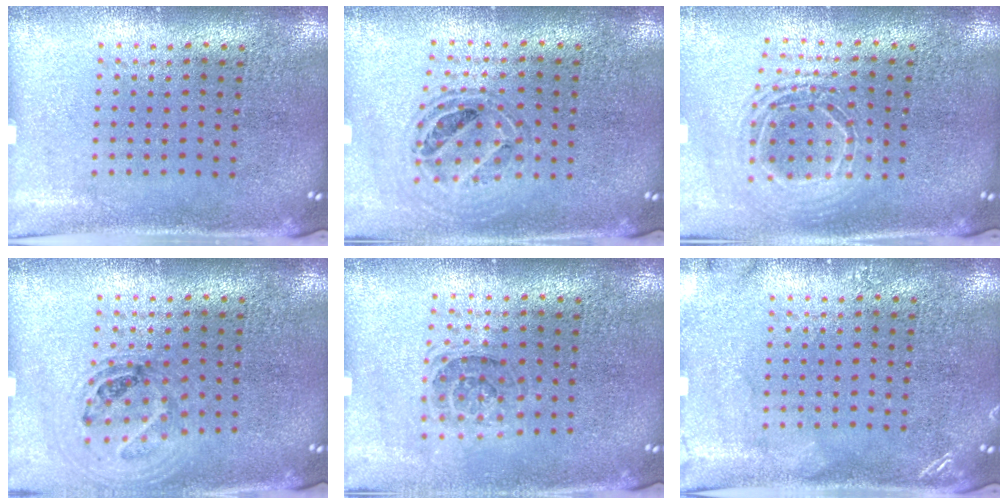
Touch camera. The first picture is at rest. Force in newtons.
{"total": 0.9, "press": 0.9, "slide": 0.1}
{"total": 1.6, "press": 1.3, "slide": 0.8}
{"total": 0.9, "press": 0.9, "slide": 0.2}
{"total": 1.3, "press": 1.0, "slide": 0.7}
{"total": 1.5, "press": 1.5, "slide": 0.2}